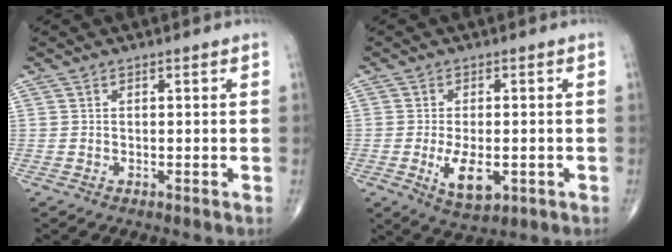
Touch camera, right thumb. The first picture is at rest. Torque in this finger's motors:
{"motor_torque": [-0.44, 0.50, 0.41, 0.40, 0.20]}